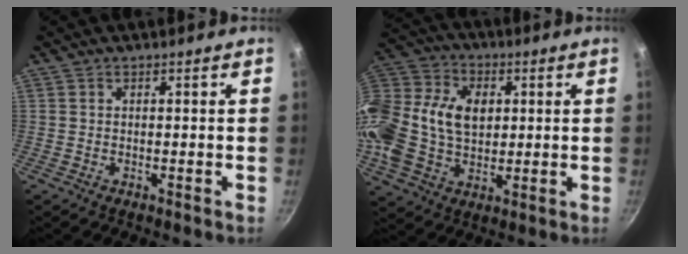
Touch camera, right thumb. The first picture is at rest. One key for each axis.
{"total": 22.1, "fx": 2.6, "fy": 15.9, "fz": 15.1, "tx": -0.309, "ty": 0.030, "tz": 0.041}